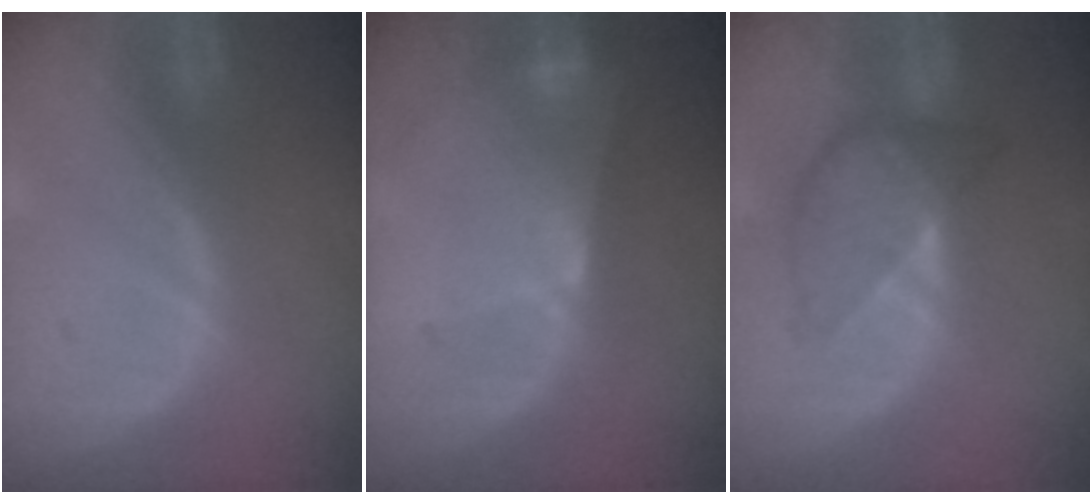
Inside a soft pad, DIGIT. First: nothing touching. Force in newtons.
{"total": 6.4, "press": 5.5, "slide": 3.3}
{"total": 6.2, "press": 6.2, "slide": 0.3}